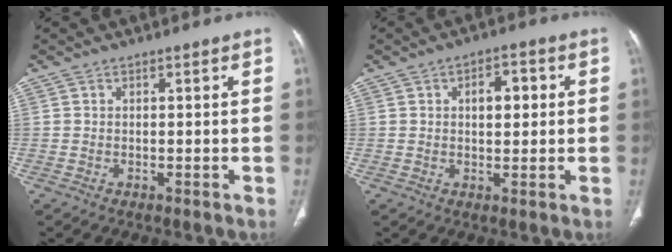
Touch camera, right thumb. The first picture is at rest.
{"total": 5.4, "force": [1.1, 3.0, 4.3], "torque": [-0.046, 0.008, 0.014]}